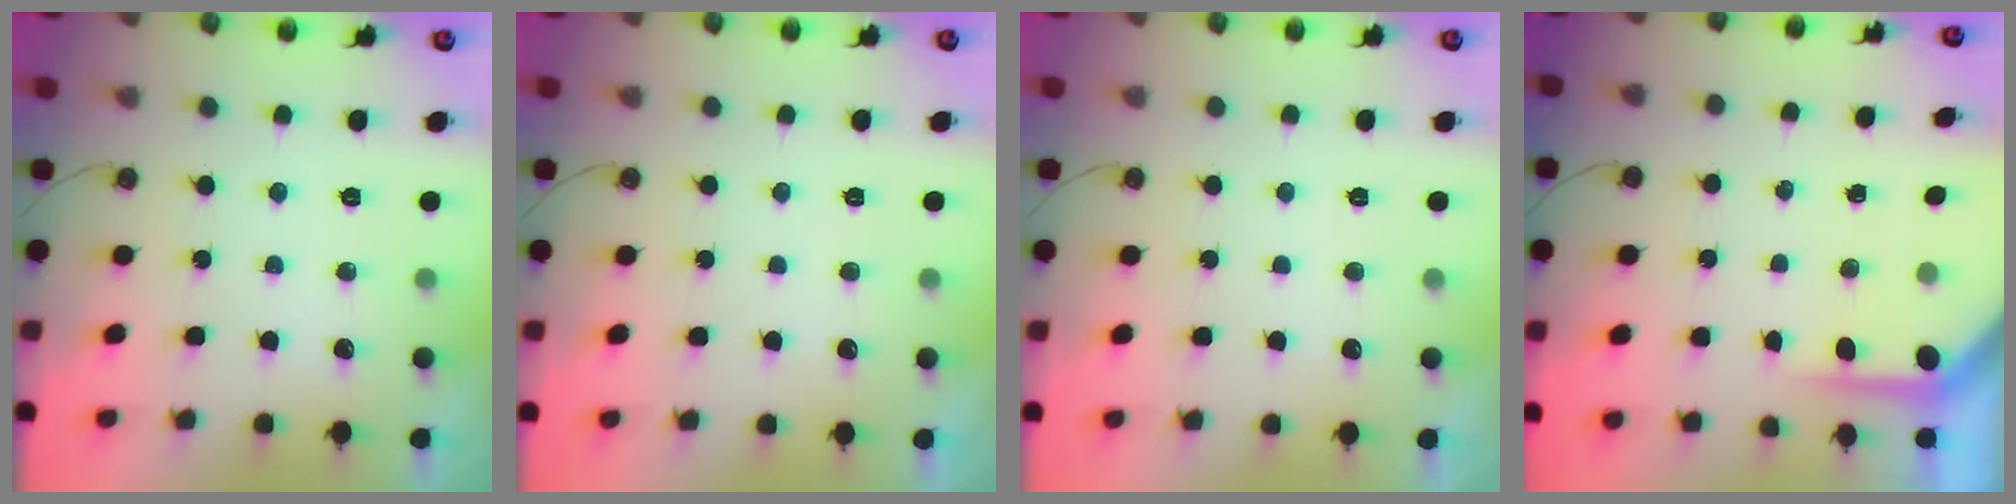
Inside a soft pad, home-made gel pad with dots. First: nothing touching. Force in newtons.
{"total": 0.0}
{"total": 0.0}
{"total": 4.4, "press": 4.4, "slide": 0.1}